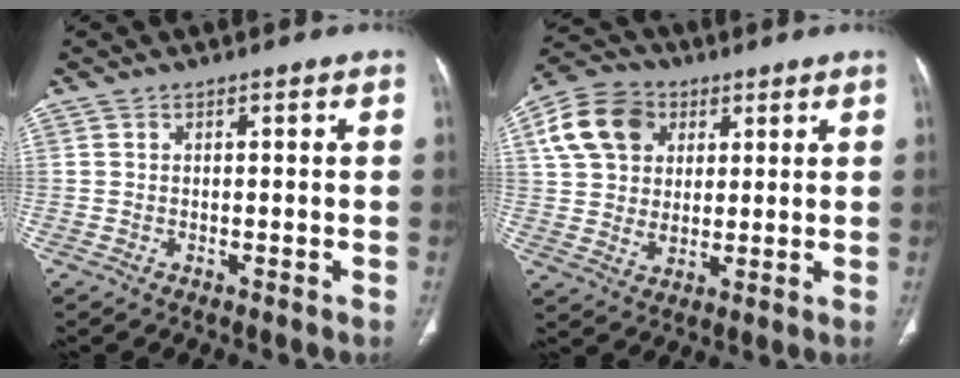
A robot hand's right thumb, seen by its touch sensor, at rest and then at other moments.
{"total": 13.3, "force": [4.8, 10.2, 7.2], "torque": [-0.115, 0.000, 0.082]}